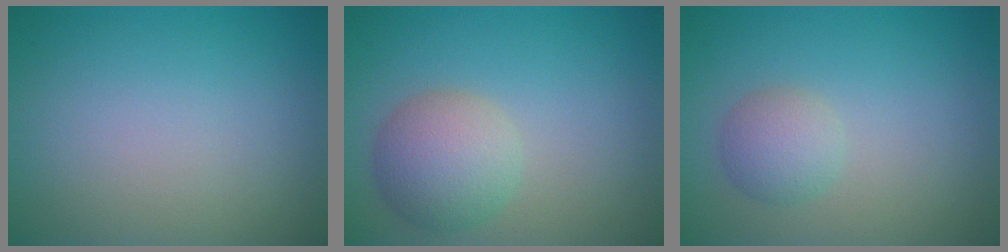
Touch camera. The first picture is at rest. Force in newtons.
{"total": 4.4, "press": 4.4, "slide": 0.2}
{"total": 2.3, "press": 2.3, "slide": 0.0}